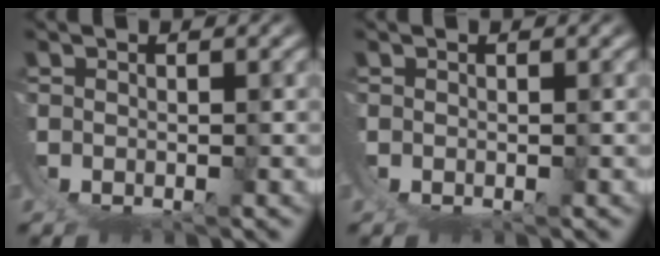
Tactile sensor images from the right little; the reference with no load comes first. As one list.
[{"total": 0.0}]